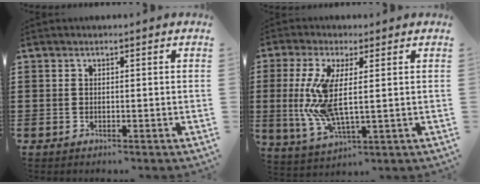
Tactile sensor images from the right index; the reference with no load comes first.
{"total": 9.1, "force": [0.8, 2.5, 8.7], "torque": [-0.197, -0.021, 0.011]}